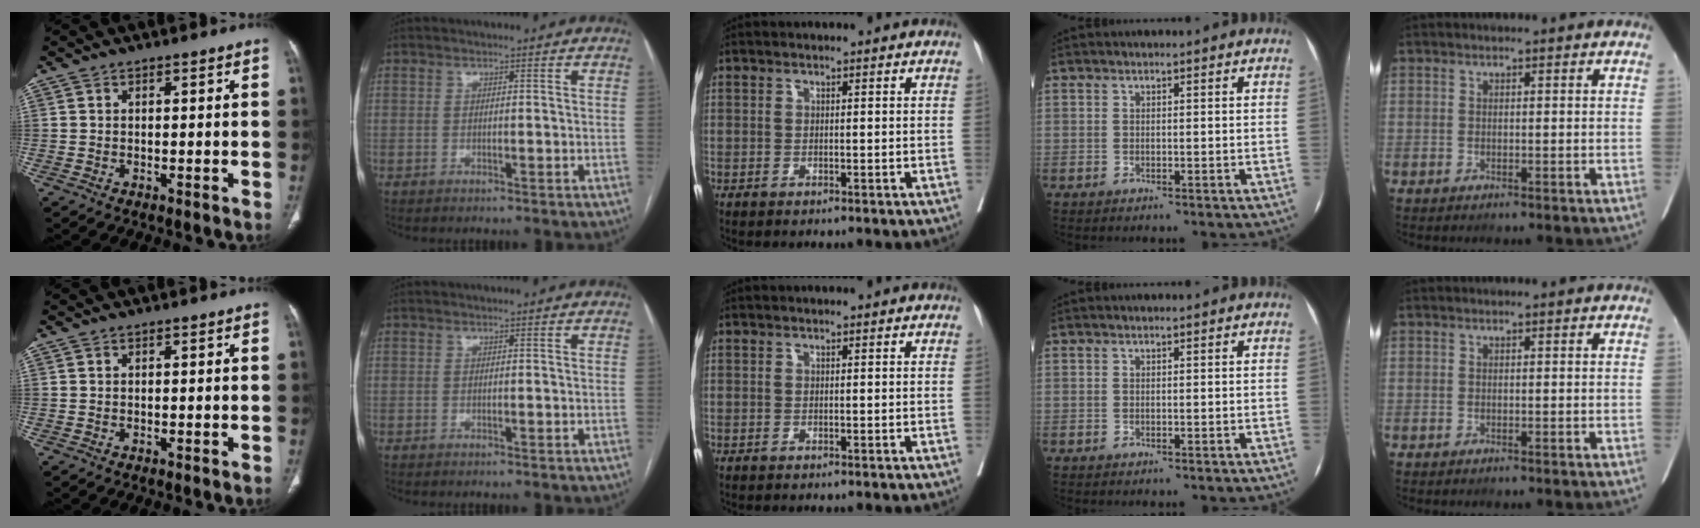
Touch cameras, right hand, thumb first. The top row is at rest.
{}